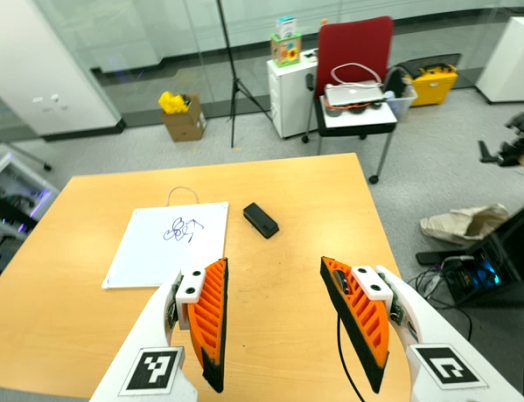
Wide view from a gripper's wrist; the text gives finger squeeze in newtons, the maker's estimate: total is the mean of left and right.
{"total": 0.0}